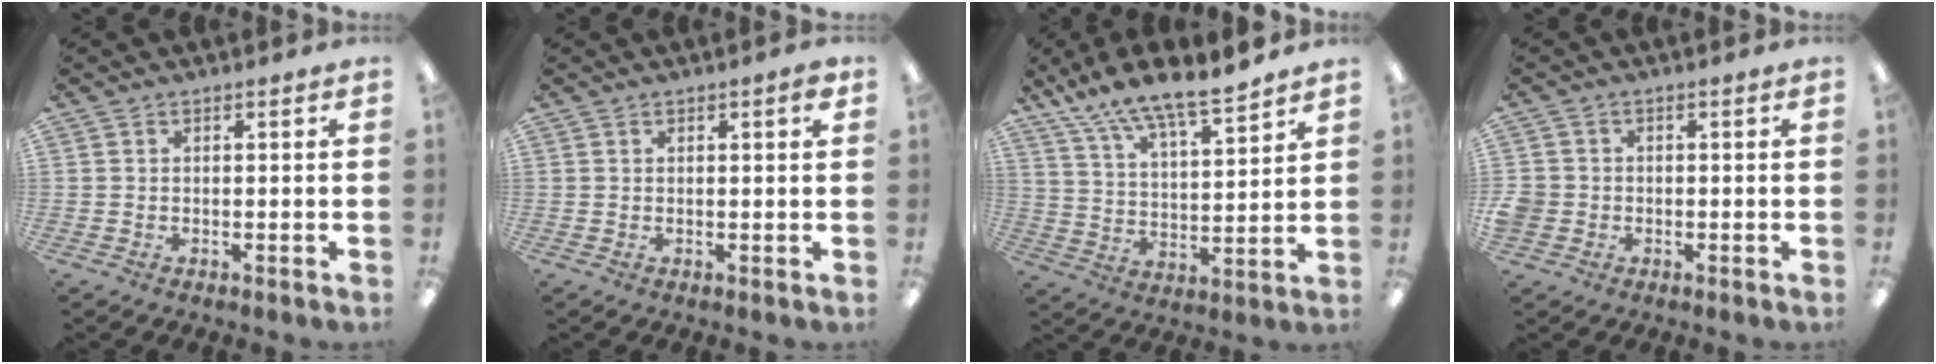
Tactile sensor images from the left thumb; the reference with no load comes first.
{"total": 2.0, "force": [1.1, 0.4, 1.6], "torque": [-0.024, 0.001, 0.016]}
{"total": 12.8, "force": [11.7, 1.9, 4.8], "torque": [-0.096, -0.081, 0.208]}
{"total": 3.2, "force": [-0.8, 3.0, 0.7], "torque": [-0.018, 0.002, -0.016]}